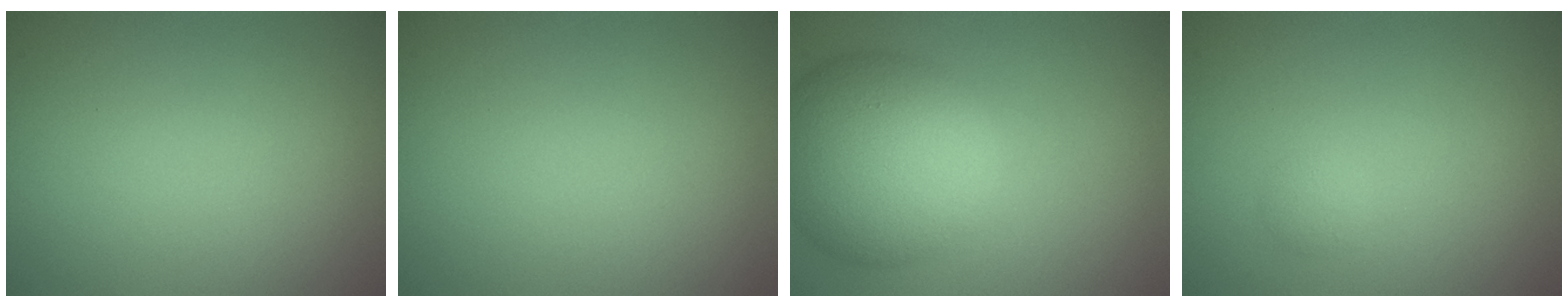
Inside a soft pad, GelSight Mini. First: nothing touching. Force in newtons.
{"total": 0.0}
{"total": 9.6, "press": 9.6, "slide": 0.5}
{"total": 0.7, "press": 0.7, "slide": 0.0}